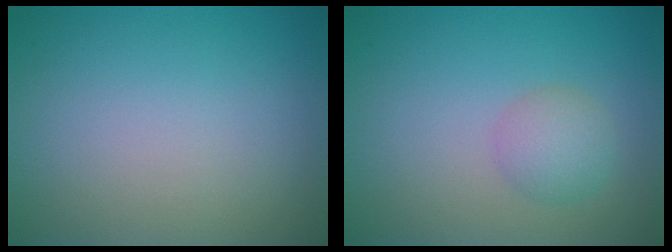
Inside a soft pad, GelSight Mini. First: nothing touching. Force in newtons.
{"total": 2.3, "press": 2.3, "slide": 0.0}